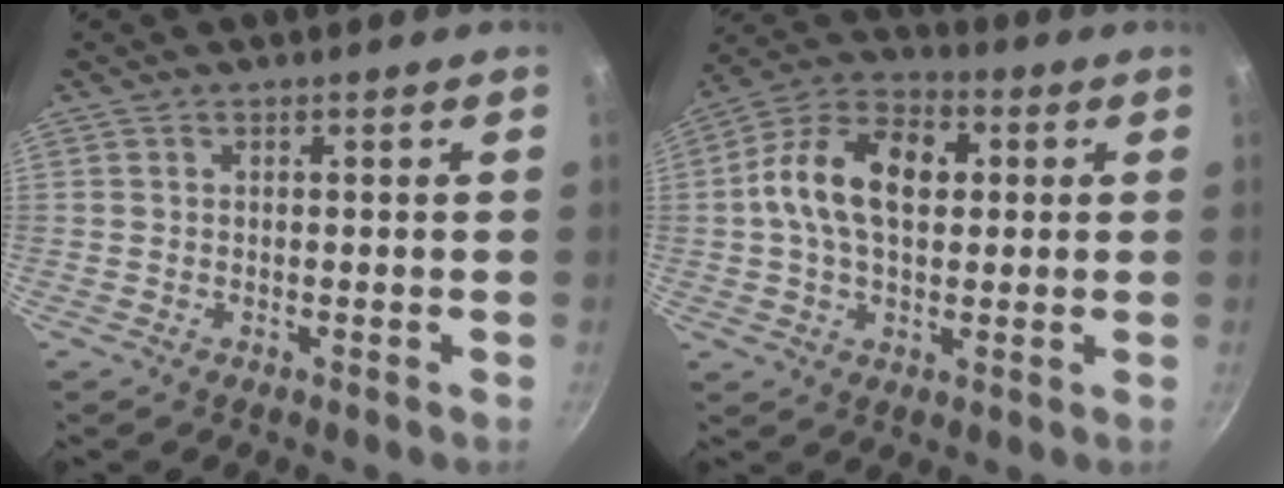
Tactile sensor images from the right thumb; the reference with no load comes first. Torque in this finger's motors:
{"motor_torque": [0.19, 0.26, 0.47, -0.40, 0.26]}